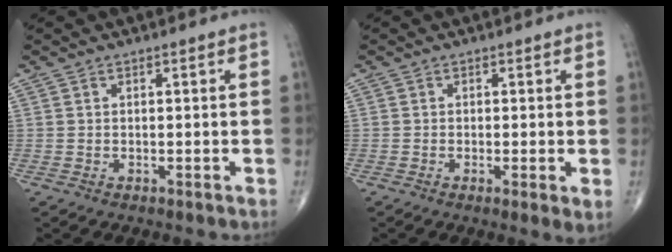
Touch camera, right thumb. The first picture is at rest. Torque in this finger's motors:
{"motor_torque": [-0.12, 0.35, -0.34, -0.13, -0.11]}